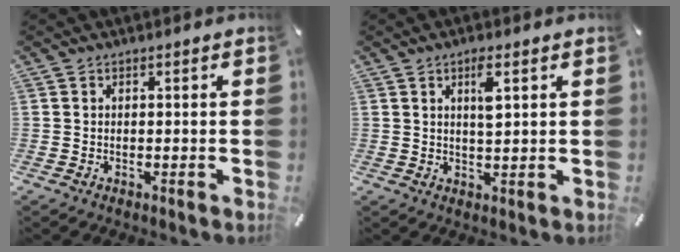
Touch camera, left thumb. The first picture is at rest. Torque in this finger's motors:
{"motor_torque": [1.04, 0.96, 0.67, -0.51, 0.25]}